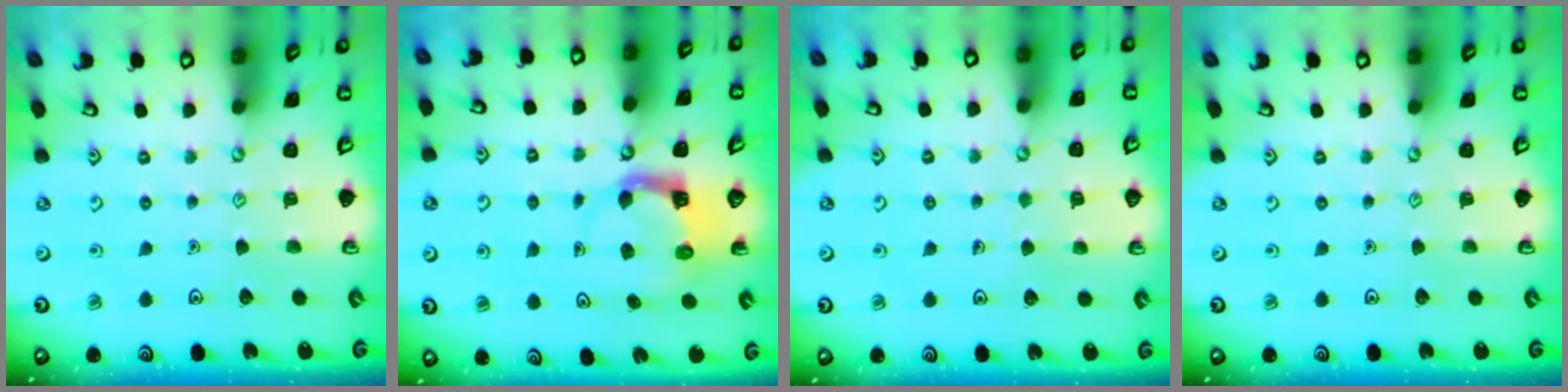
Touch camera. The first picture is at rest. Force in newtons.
{"total": 3.9, "press": 3.9, "slide": 0.3}
{"total": 4.6, "press": 4.6, "slide": 0.4}
{"total": 0.0}